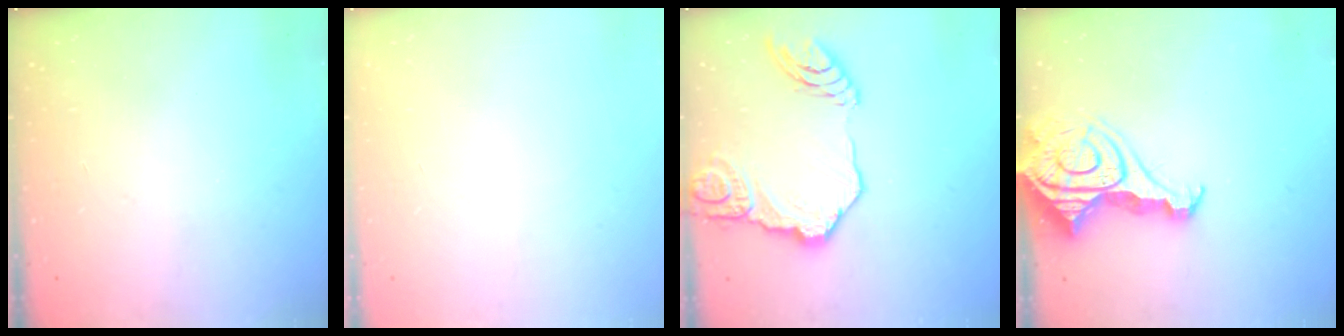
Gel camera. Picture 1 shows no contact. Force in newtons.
{"total": 0.0}
{"total": 17.1, "press": 17.0, "slide": 1.5}
{"total": 14.1, "press": 14.0, "slide": 1.4}